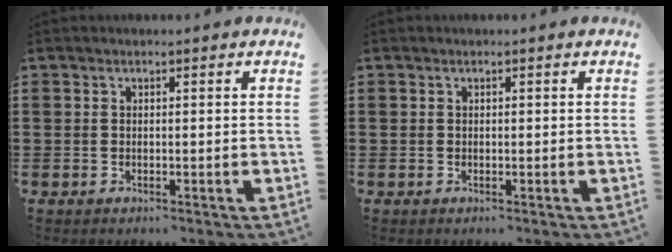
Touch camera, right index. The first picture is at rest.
{"total": 0.0}